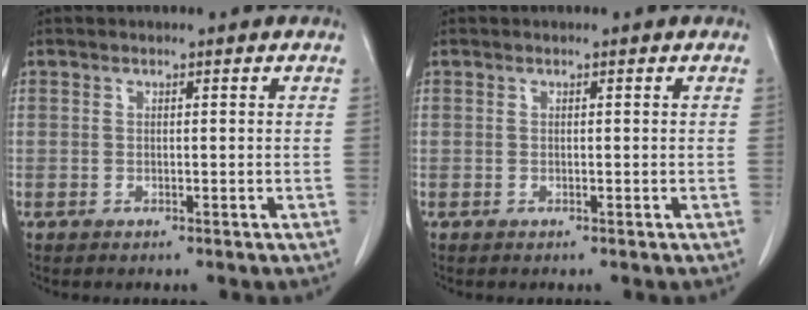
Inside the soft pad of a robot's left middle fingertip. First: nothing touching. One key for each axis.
{"total": 0.0}